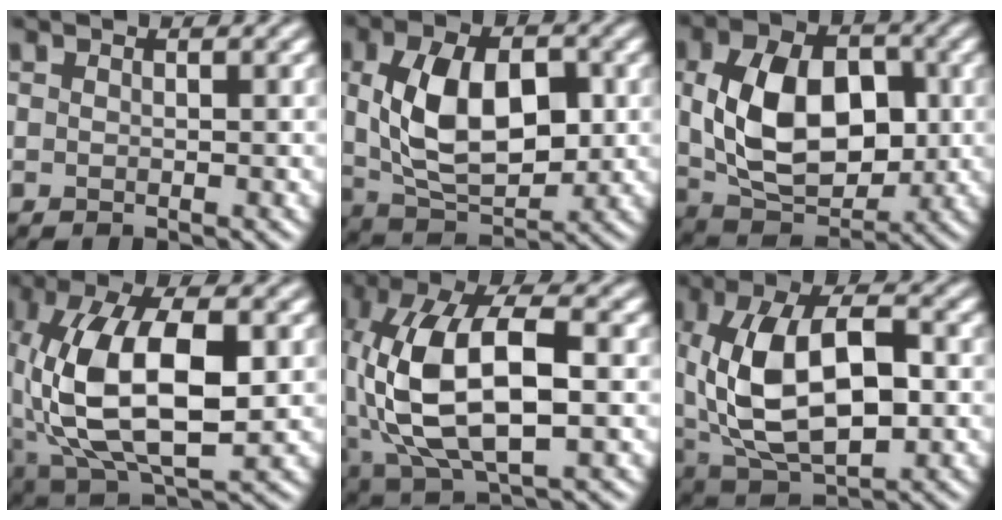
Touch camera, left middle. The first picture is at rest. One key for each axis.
{"total": 9.0, "fx": 0.8, "fy": 5.0, "fz": 7.4, "tx": -0.136, "ty": 0.002, "tz": 0.014}
{"total": 9.9, "fx": 0.6, "fy": 6.4, "fz": 7.6, "tx": -0.143, "ty": -0.002, "tz": 0.011}
{"total": 12.1, "fx": 0.0, "fy": 6.2, "fz": 10.4, "tx": -0.210, "ty": 0.000, "tz": 0.006}
{"total": 11.9, "fx": -0.2, "fy": 5.9, "fz": 10.3, "tx": -0.208, "ty": 0.008, "tz": -0.002}
{"total": 11.3, "fx": 0.7, "fy": 6.0, "fz": 9.6, "tx": -0.177, "ty": 0.001, "tz": 0.017}